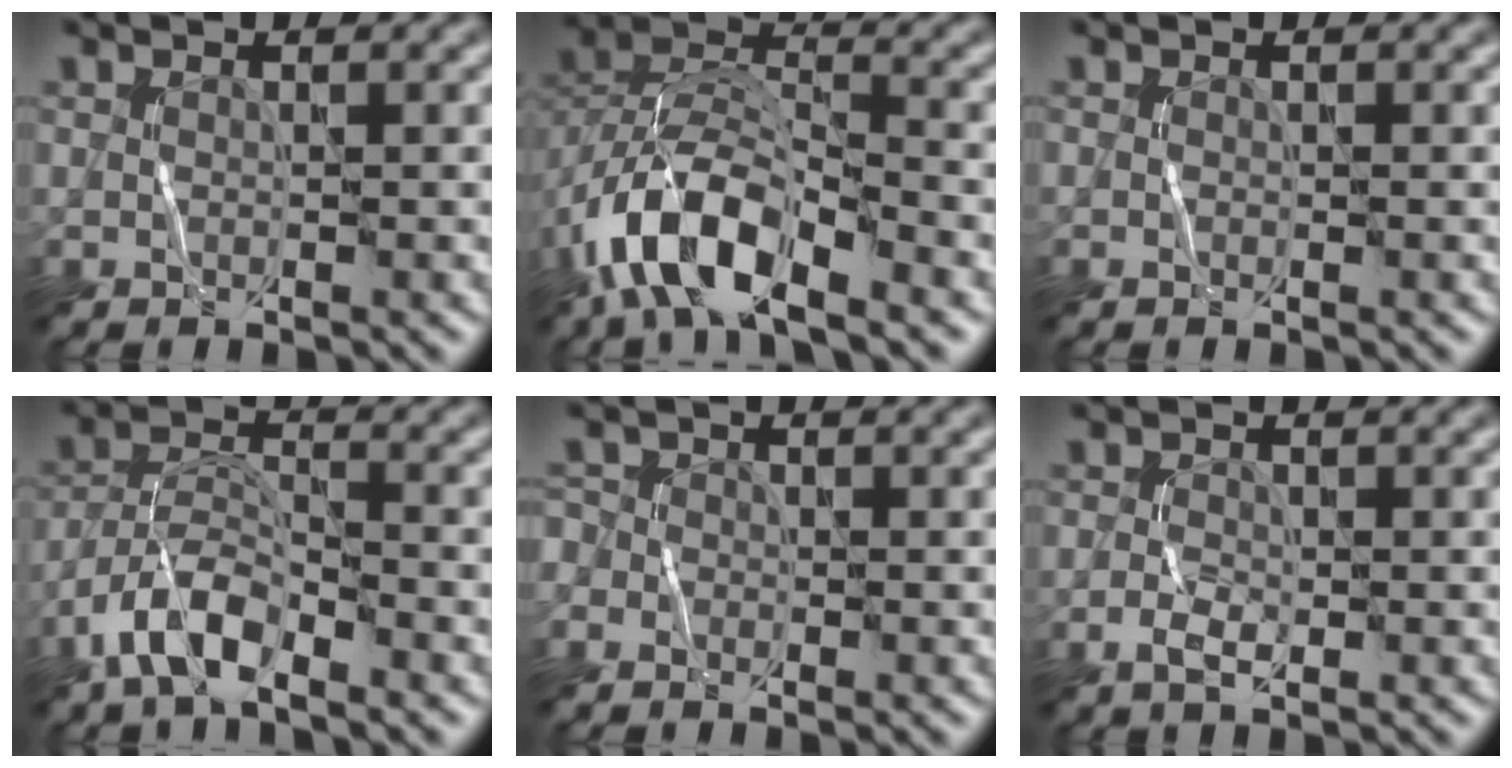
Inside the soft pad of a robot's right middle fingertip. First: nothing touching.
{"total": 8.8, "force": [-5.0, 3.8, 6.2], "torque": [-0.115, 0.010, -0.100]}
{"total": 0.0}
{"total": 5.2, "force": [-3.6, 1.8, 3.4], "torque": [-0.063, 0.004, -0.075]}
{"total": 1.4, "force": [-0.6, 1.2, 0.5], "torque": [-0.011, 0.002, -0.014]}
{"total": 1.6, "force": [-0.6, 0.9, 1.3], "torque": [-0.026, 0.000, -0.012]}